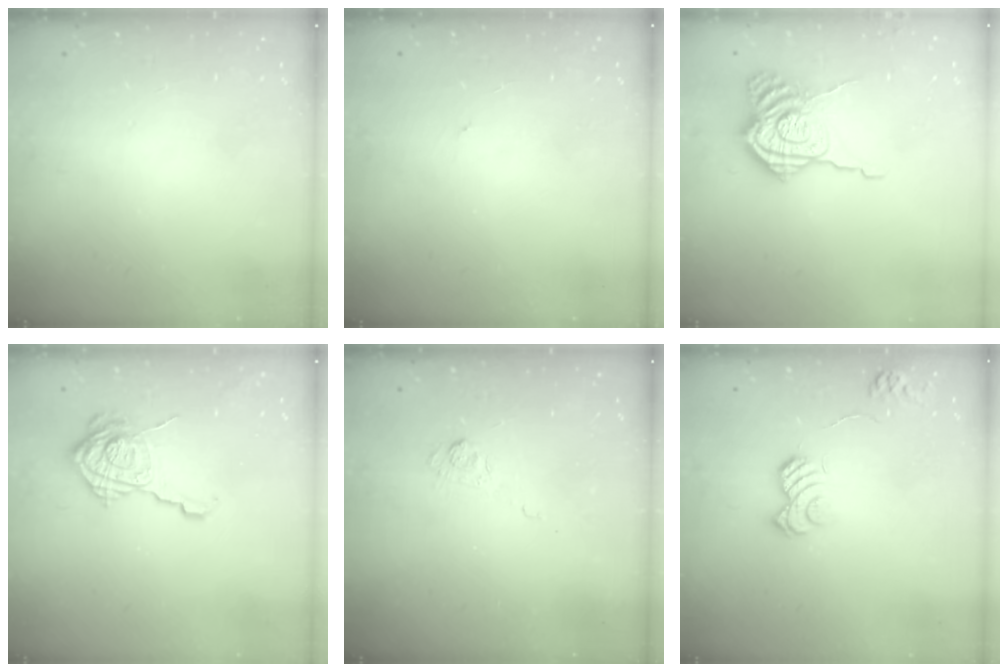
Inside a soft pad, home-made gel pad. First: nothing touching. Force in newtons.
{"total": 0.6, "press": 0.6, "slide": 0.1}
{"total": 12.9, "press": 12.8, "slide": 1.3}
{"total": 16.1, "press": 16.1, "slide": 0.5}
{"total": 3.2, "press": 2.8, "slide": 1.5}
{"total": 9.8, "press": 9.7, "slide": 0.7}